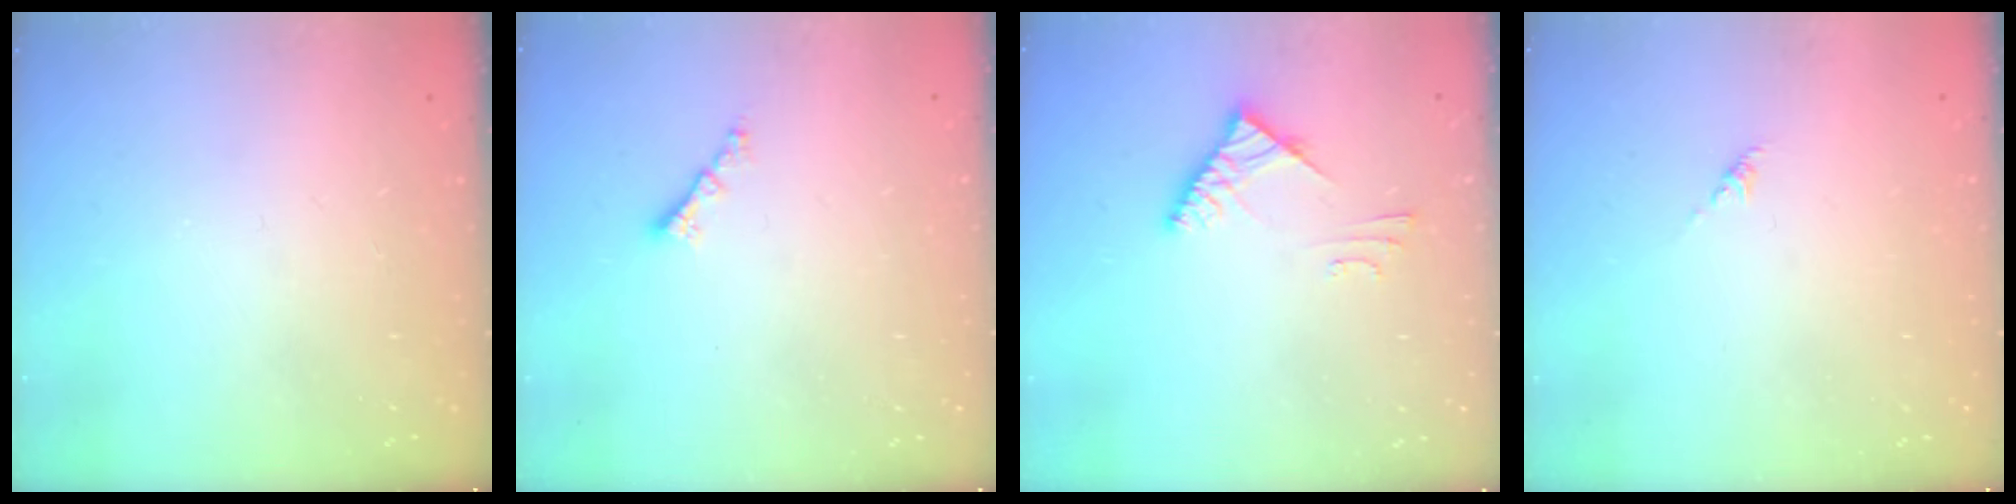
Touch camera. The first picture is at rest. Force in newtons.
{"total": 1.8, "press": 1.8, "slide": 0.2}
{"total": 4.4, "press": 4.3, "slide": 0.8}
{"total": 0.6, "press": 0.4, "slide": 0.4}